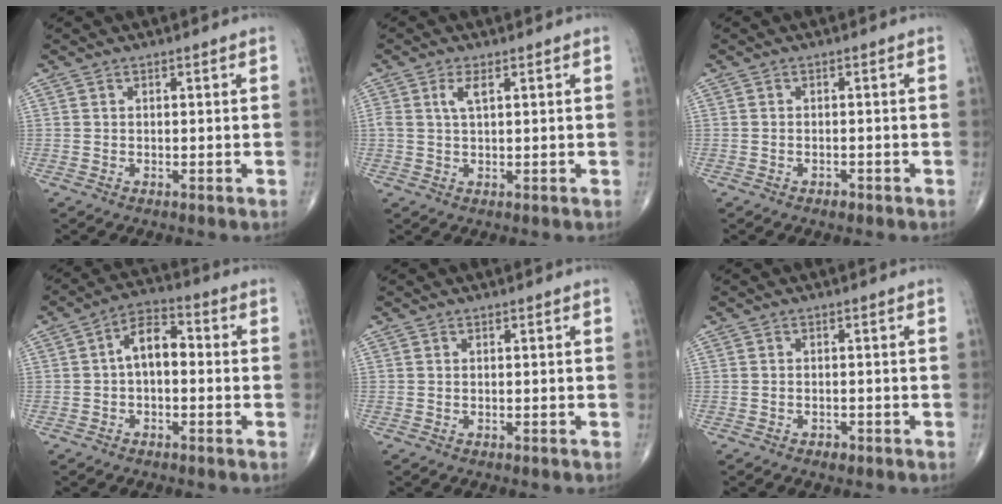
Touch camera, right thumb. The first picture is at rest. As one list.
[{"total": 2.6, "force": [1.0, 0.8, 2.3], "torque": [-0.053, 0.002, 0.023]}, {"total": 1.1, "force": [-0.8, 0.6, 0.5], "torque": [-0.008, 0.003, -0.011]}, {"total": 7.1, "force": [-0.2, 4.1, 5.8], "torque": [-0.083, 0.030, -0.016]}, {"total": 0.0}, {"total": 1.2, "force": [-0.8, 0.7, 0.6], "torque": [-0.009, 0.003, -0.011]}]